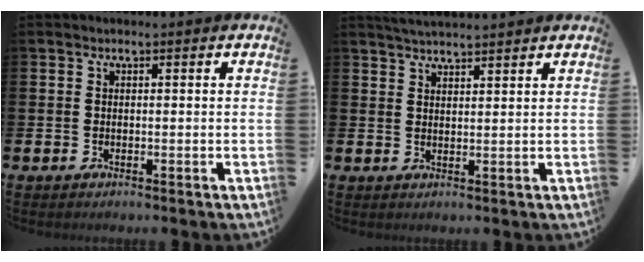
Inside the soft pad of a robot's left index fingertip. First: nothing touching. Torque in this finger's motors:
{"motor_torque": [0.51, -1.63, 0.20, 0.03]}